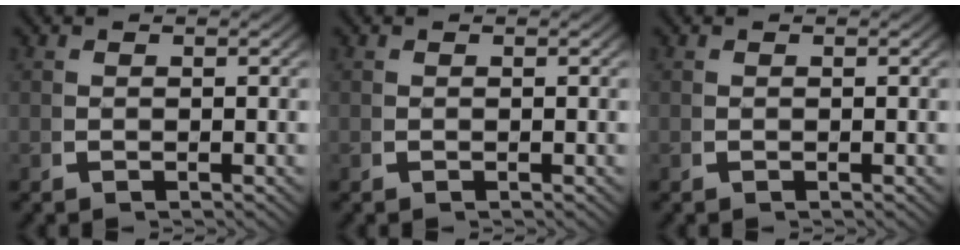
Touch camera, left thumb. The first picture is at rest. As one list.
[{"total": 0.0}, {"total": 0.0}]